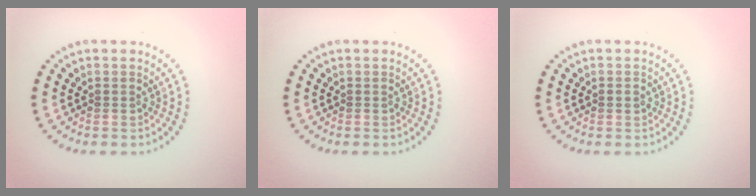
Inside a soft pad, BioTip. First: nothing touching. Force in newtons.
{"total": 0.0}
{"total": 0.9, "press": 0.9, "slide": 0.2}